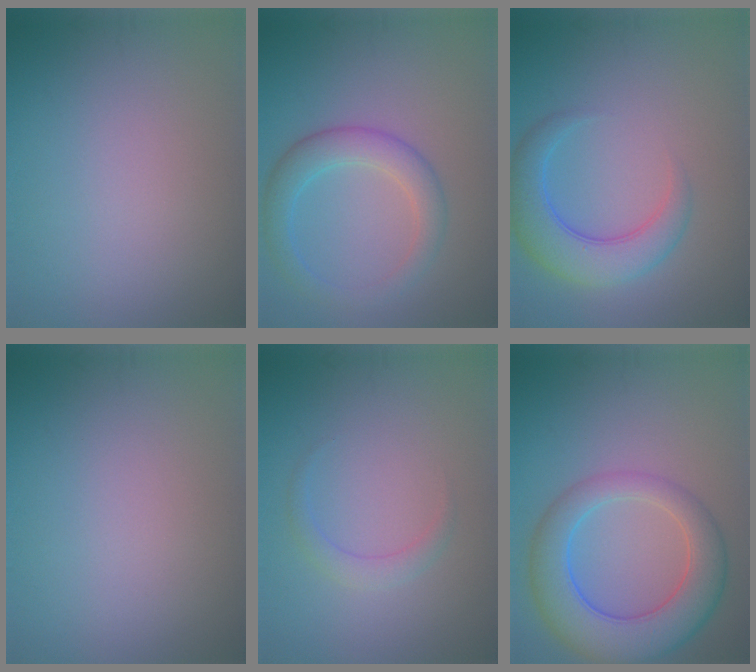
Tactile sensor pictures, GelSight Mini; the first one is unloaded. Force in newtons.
{"total": 3.9, "press": 3.9, "slide": 0.3}
{"total": 5.1, "press": 5.1, "slide": 0.3}
{"total": 0.0}
{"total": 1.5, "press": 1.5, "slide": 0.1}
{"total": 7.6, "press": 7.6, "slide": 0.3}